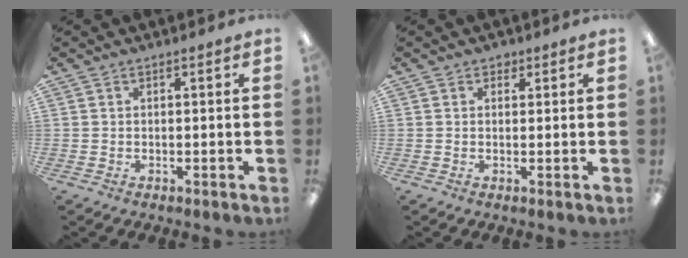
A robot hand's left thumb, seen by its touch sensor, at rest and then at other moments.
{"total": 1.5, "force": [1.1, 1.0, 0.4], "torque": [-0.002, -0.002, 0.018]}